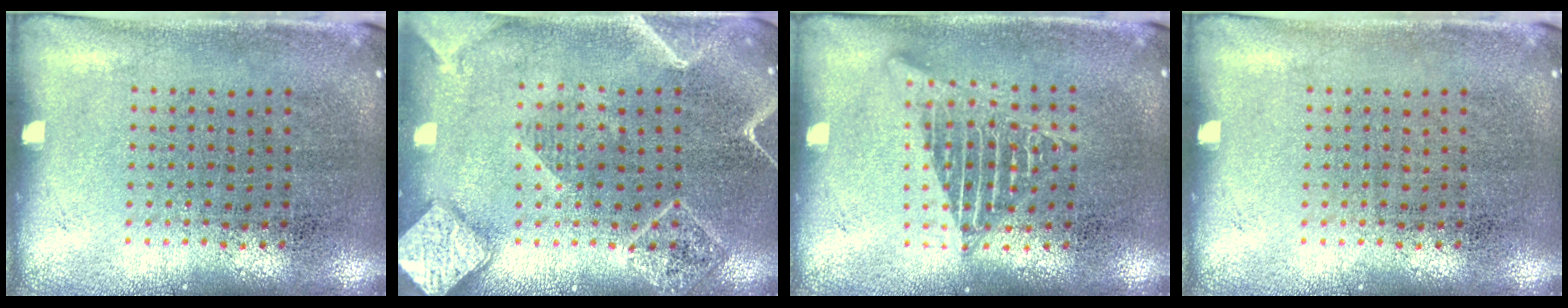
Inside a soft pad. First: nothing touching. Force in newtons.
{"total": 2.1, "press": 2.1, "slide": 0.2}
{"total": 2.6, "press": 2.5, "slide": 0.3}
{"total": 0.0}